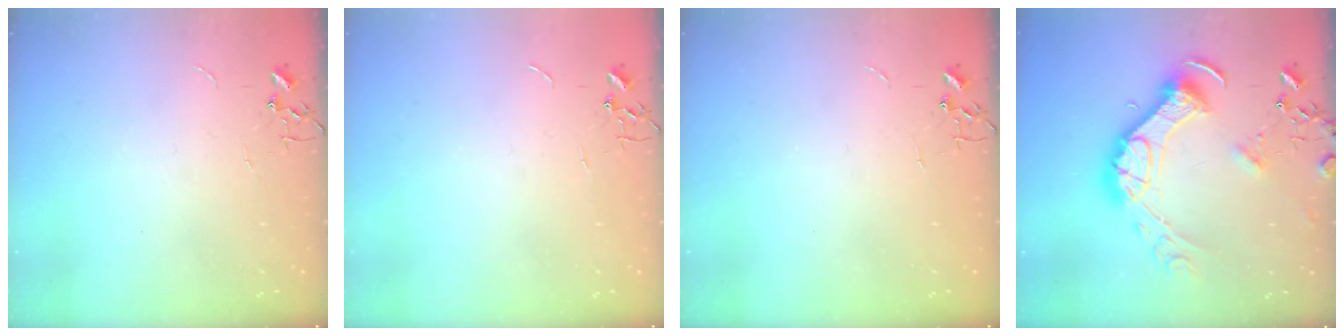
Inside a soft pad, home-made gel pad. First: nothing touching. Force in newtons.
{"total": 0.0}
{"total": 0.0}
{"total": 17.2, "press": 17.1, "slide": 2.0}